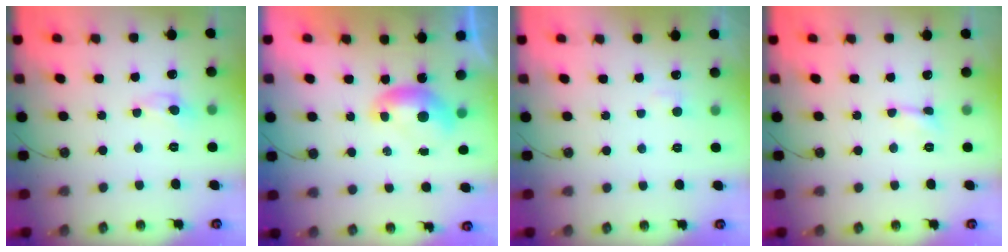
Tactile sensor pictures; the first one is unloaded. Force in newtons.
{"total": 0.0}
{"total": 2.0, "press": 1.9, "slide": 0.6}
{"total": 2.4, "press": 2.3, "slide": 0.6}